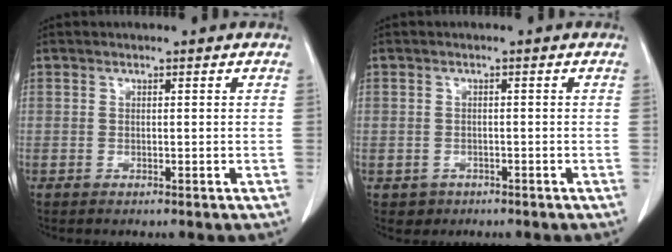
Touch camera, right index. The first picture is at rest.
{"total": 2.1, "force": [-1.0, 1.8, 0.0], "torque": [0.001, 0.008, -0.012]}